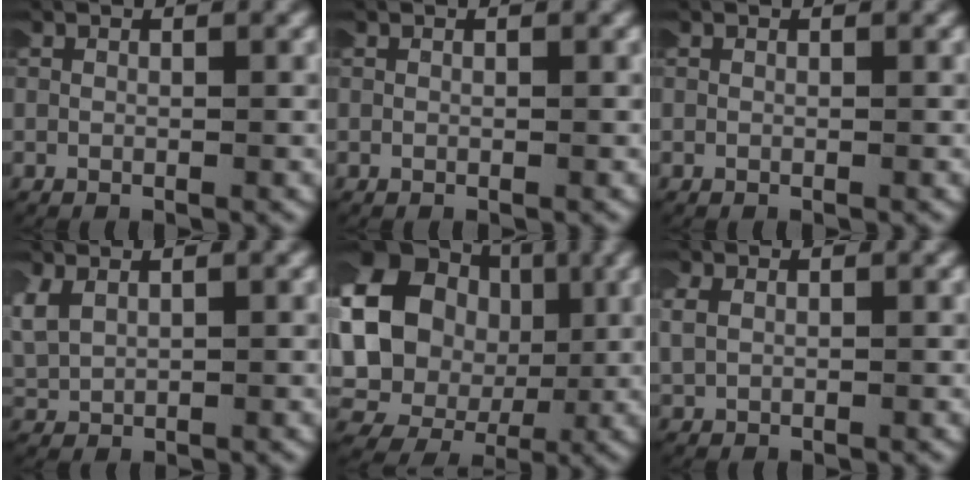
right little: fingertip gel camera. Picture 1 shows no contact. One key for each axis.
{"total": 0.0}
{"total": 0.0}
{"total": 3.2, "fx": 1.1, "fy": 2.5, "fz": 1.7, "tx": -0.058, "ty": -0.003, "tz": 0.030}
{"total": 15.8, "fx": 0.3, "fy": 13.6, "fz": 8.0, "tx": -0.205, "ty": -0.029, "tz": 0.006}
{"total": 1.9, "fx": 0.7, "fy": 1.4, "fz": 1.1, "tx": -0.036, "ty": 0.003, "tz": 0.018}